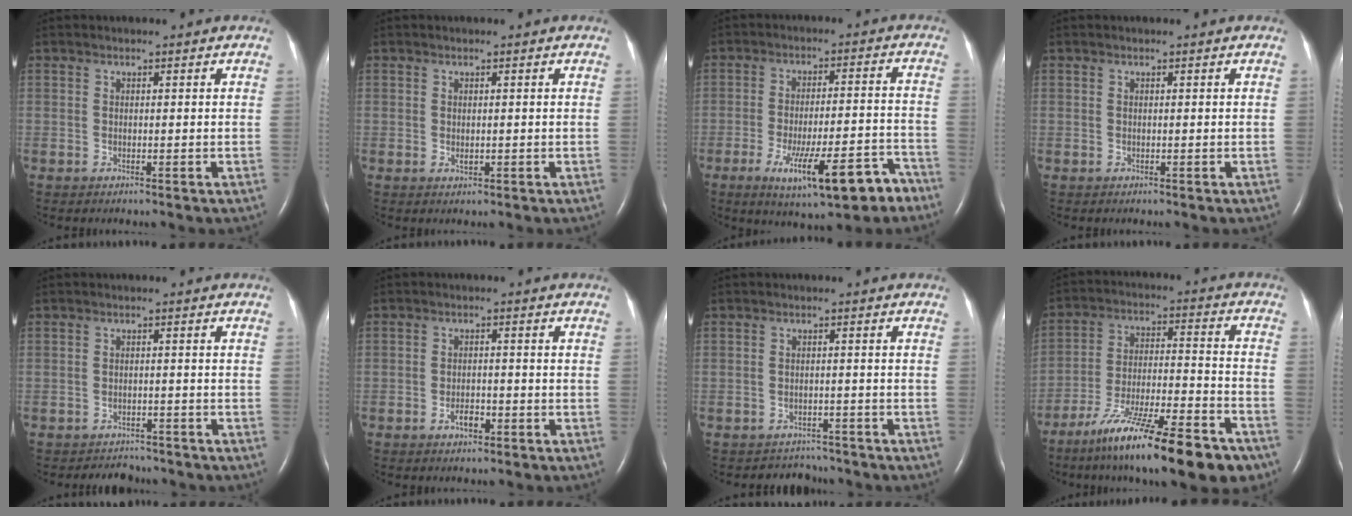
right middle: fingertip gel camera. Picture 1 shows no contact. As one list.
[{"total": 0.8, "force": [0.0, 0.5, 0.6], "torque": [-0.010, -0.001, 0.000]}, {"total": 13.3, "force": [-7.8, 2.6, 10.4], "torque": [-0.159, -0.001, -0.108]}, {"total": 0.0}, {"total": 3.1, "force": [-2.9, 1.1, -0.4], "torque": [0.000, 0.000, -0.043]}, {"total": 2.4, "force": [-1.3, 1.2, 1.6], "torque": [-0.028, 0.003, -0.022]}, {"total": 3.4, "force": [-3.0, 1.2, -0.8], "torque": [0.006, 0.010, -0.044]}, {"total": 21.0, "force": [-15.1, 3.2, 14.2], "torque": [-0.193, -0.010, -0.247]}]